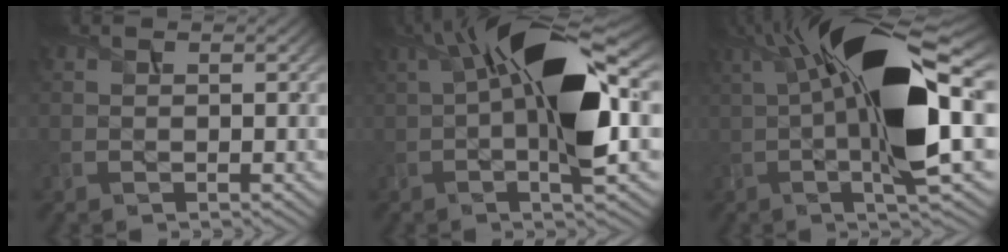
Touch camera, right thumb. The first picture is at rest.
{"total": 14.6, "force": [1.8, 4.8, 13.7], "torque": [-0.244, 0.008, 0.024]}
{"total": 17.0, "force": [1.8, 5.2, 16.0], "torque": [-0.282, 0.016, 0.021]}